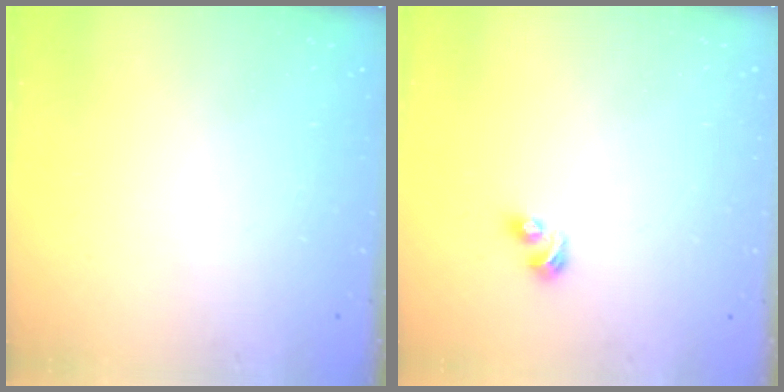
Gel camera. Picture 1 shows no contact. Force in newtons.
{"total": 3.8, "press": 3.8, "slide": 0.3}